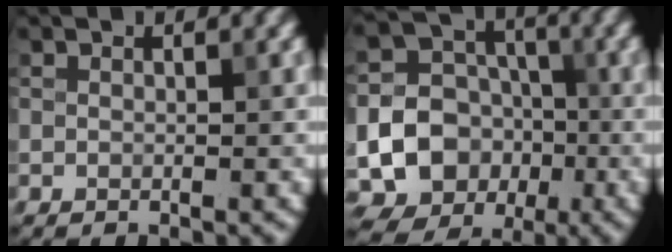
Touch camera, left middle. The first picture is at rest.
{"total": 18.4, "force": [-4.9, 17.0, 5.1], "torque": [-0.136, -0.027, -0.094]}